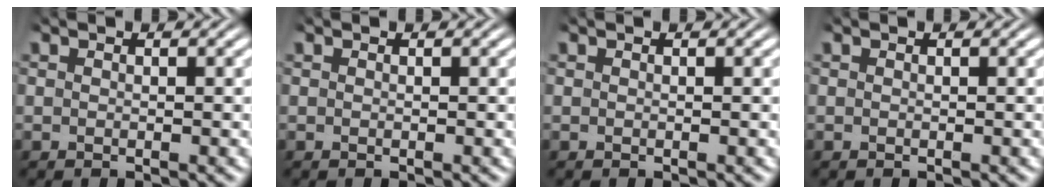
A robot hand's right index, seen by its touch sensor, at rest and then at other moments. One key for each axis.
{"total": 0.0}
{"total": 0.0}
{"total": 0.0}